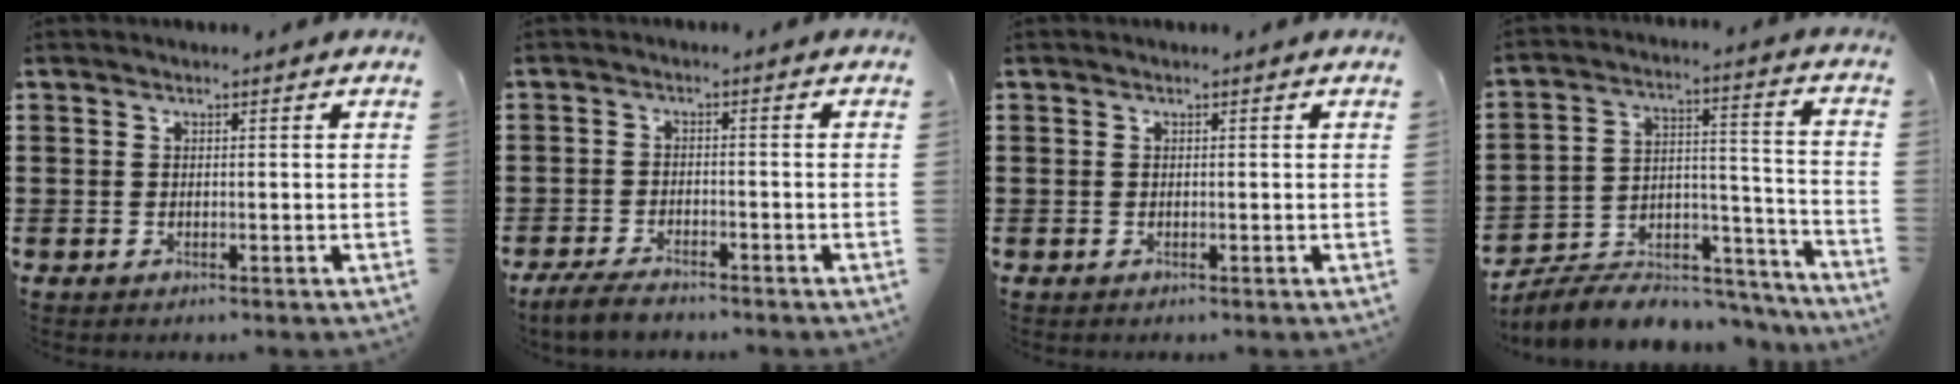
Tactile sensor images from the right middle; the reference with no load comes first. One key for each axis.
{"total": 3.4, "fx": -3.0, "fy": 0.7, "fz": 1.5, "tx": -0.039, "ty": -0.003, "tz": -0.062}
{"total": 0.0}
{"total": 7.6, "fx": -6.9, "fy": 2.3, "fz": 2.1, "tx": -0.035, "ty": 0.016, "tz": -0.133}